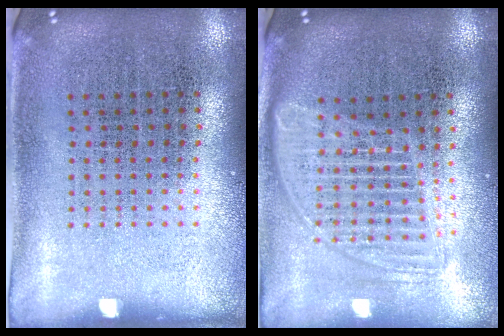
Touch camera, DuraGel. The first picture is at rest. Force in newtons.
{"total": 1.7, "press": 1.4, "slide": 0.9}